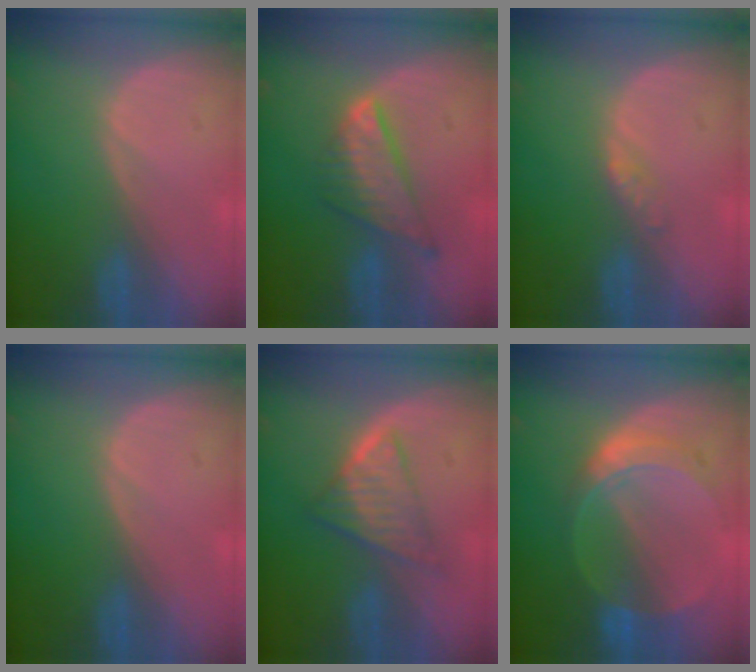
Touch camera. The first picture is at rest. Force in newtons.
{"total": 7.8, "press": 6.6, "slide": 4.1}
{"total": 1.4, "press": 1.4, "slide": 0.1}
{"total": 0.0}
{"total": 5.9, "press": 5.7, "slide": 1.8}
{"total": 7.2, "press": 6.5, "slide": 3.2}